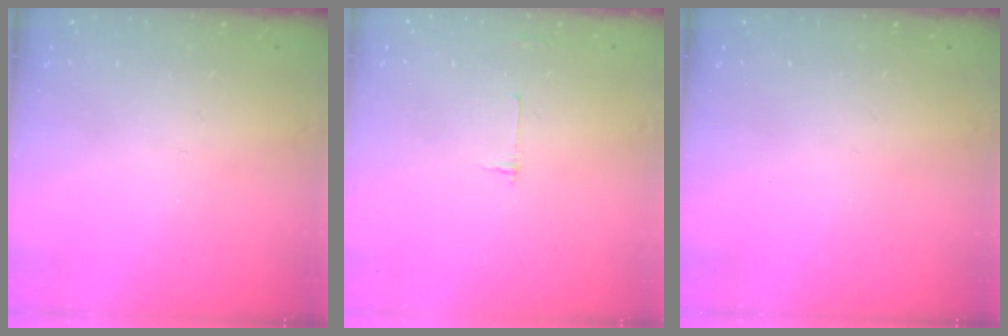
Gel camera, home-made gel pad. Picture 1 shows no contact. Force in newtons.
{"total": 2.7, "press": 2.7, "slide": 0.3}
{"total": 0.0}